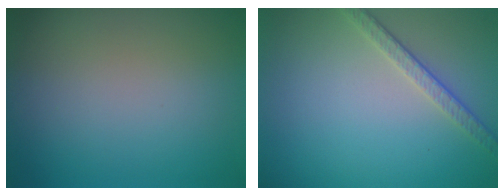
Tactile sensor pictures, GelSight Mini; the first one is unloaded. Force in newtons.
{"total": 2.5, "press": 2.2, "slide": 1.2}